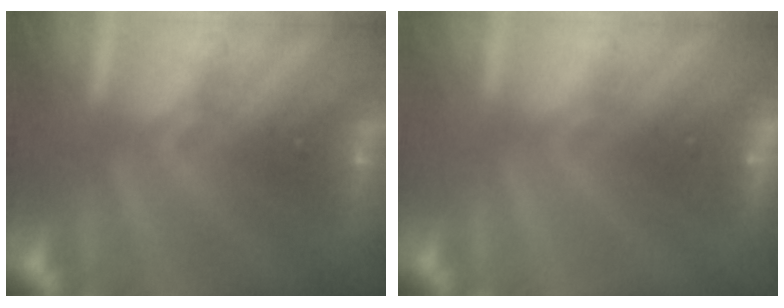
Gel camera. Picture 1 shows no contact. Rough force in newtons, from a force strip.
{"total": 2.4}